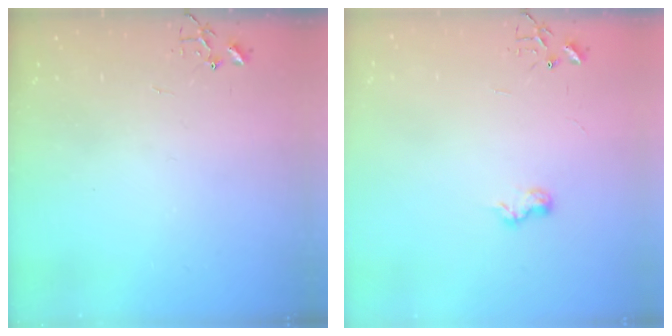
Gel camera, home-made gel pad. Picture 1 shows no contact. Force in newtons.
{"total": 6.3, "press": 6.3, "slide": 0.8}